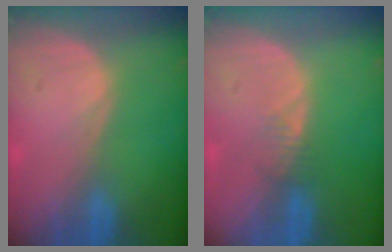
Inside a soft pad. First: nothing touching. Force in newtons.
{"total": 1.5, "press": 1.5, "slide": 0.2}